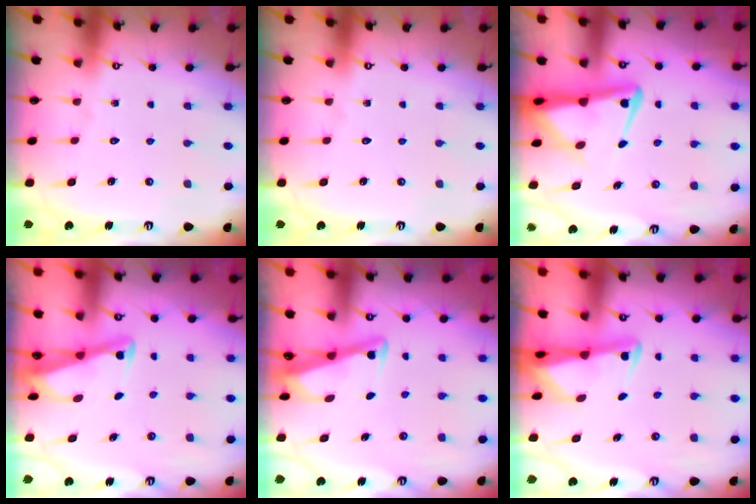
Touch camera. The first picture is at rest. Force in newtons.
{"total": 0.0}
{"total": 7.4, "press": 7.4, "slide": 0.8}
{"total": 2.8, "press": 2.8, "slide": 0.3}
{"total": 3.4, "press": 3.3, "slide": 0.4}
{"total": 2.3, "press": 2.2, "slide": 0.4}